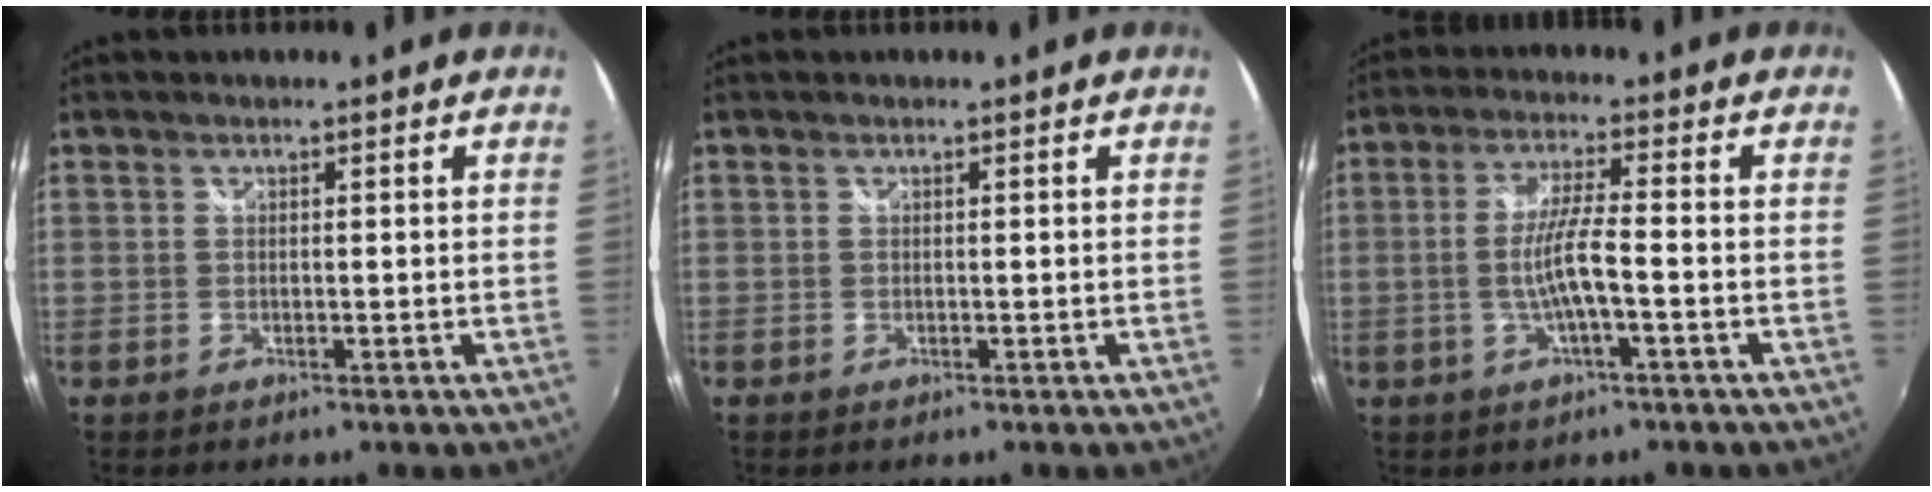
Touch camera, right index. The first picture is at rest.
{"total": 0.0}
{"total": 6.1, "force": [-1.9, -0.1, 5.8], "torque": [-0.113, -0.001, -0.035]}